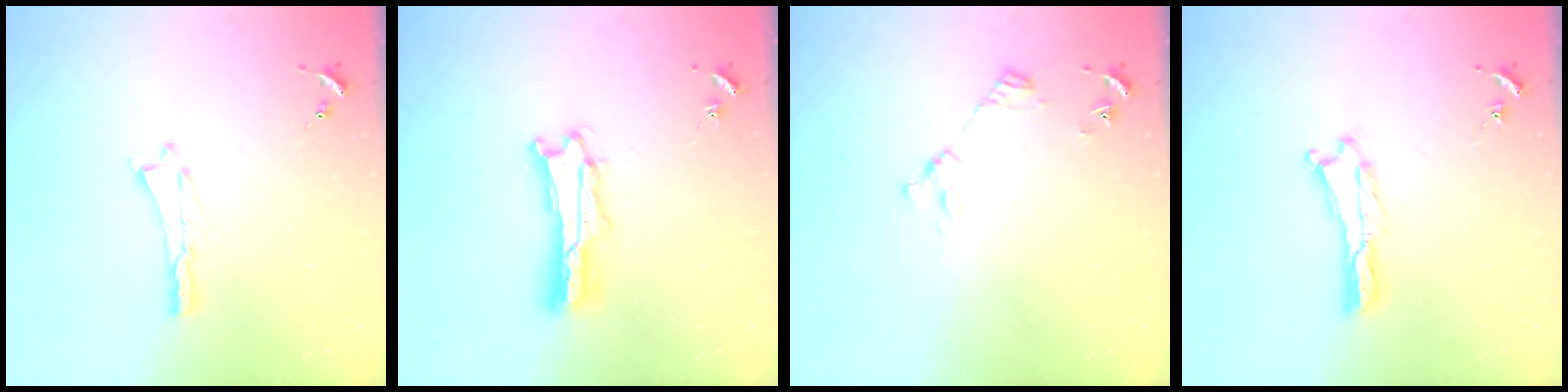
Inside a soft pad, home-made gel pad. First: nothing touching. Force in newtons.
{"total": 2.0, "press": 2.0, "slide": 0.3}
{"total": 3.3, "press": 3.3, "slide": 0.3}
{"total": 0.0}